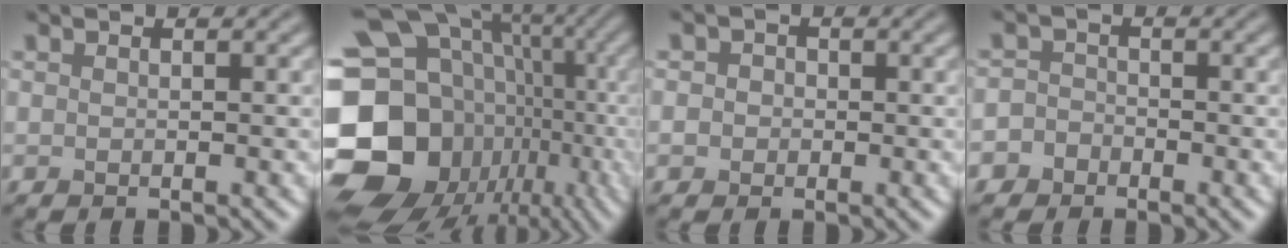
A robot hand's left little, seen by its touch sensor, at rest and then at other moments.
{"total": 19.8, "force": [-3.8, 16.9, 9.6], "torque": [-0.192, -0.003, -0.060]}
{"total": 2.3, "force": [0.0, 2.2, 0.7], "torque": [0.016, 0.011, -0.025]}
{"total": 3.0, "force": [-1.7, 2.4, 0.3], "torque": [0.025, 0.005, -0.046]}